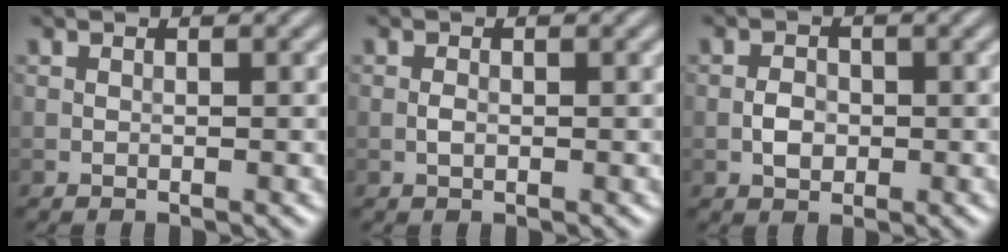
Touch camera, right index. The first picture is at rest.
{"total": 0.8, "force": [-0.2, 0.4, 0.6], "torque": [-0.013, 0.001, -0.004]}
{"total": 1.9, "force": [-0.4, 1.4, 1.3], "torque": [-0.021, 0.003, -0.011]}